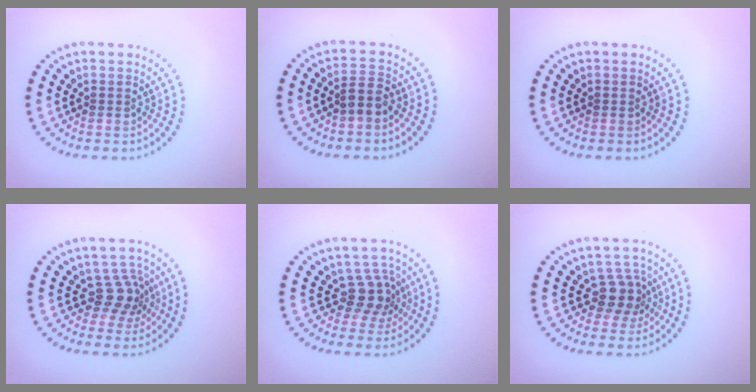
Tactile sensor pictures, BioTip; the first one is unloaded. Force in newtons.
{"total": 2.0, "press": 1.8, "slide": 1.0}
{"total": 0.0}
{"total": 2.8, "press": 2.1, "slide": 2.0}
{"total": 2.9, "press": 2.1, "slide": 1.9}
{"total": 2.9, "press": 2.3, "slide": 1.8}